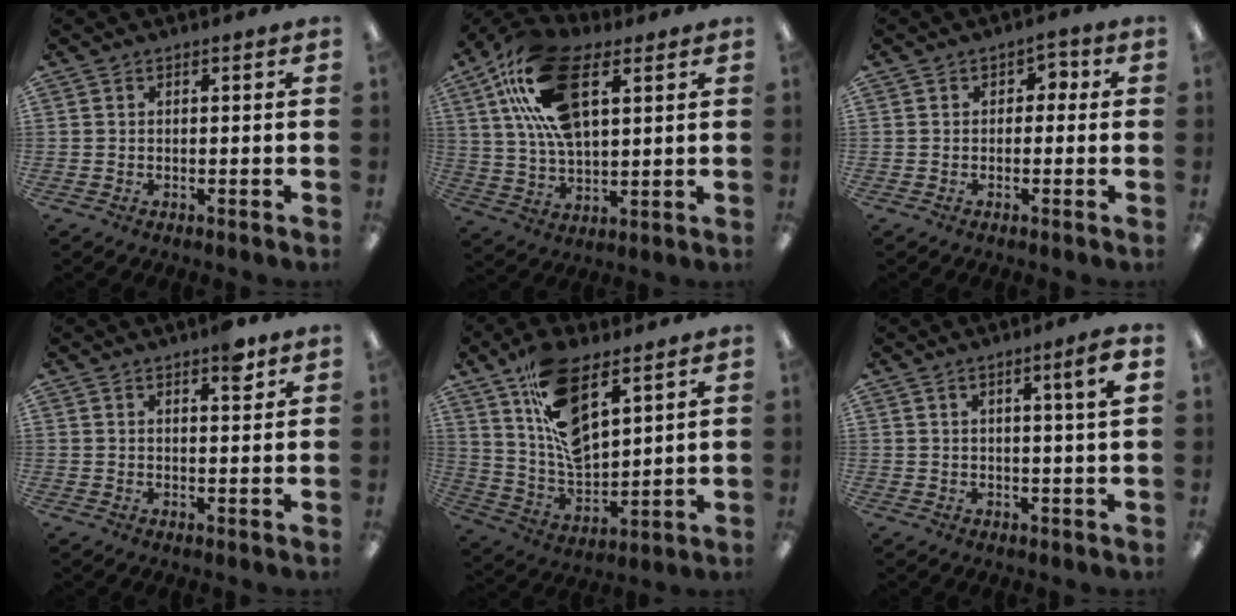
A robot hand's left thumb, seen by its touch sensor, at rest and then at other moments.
{"total": 20.9, "force": [9.4, 10.7, 15.3], "torque": [-0.306, -0.016, 0.164]}
{"total": 2.1, "force": [-0.3, 1.7, 1.2], "torque": [-0.016, 0.008, -0.012]}
{"total": 4.7, "force": [3.2, 1.6, 3.1], "torque": [-0.028, -0.016, 0.048]}
{"total": 16.1, "force": [9.7, 7.4, 10.4], "torque": [-0.190, -0.043, 0.179]}
{"total": 5.0, "force": [2.2, 0.1, 4.4], "torque": [-0.074, -0.006, 0.031]}